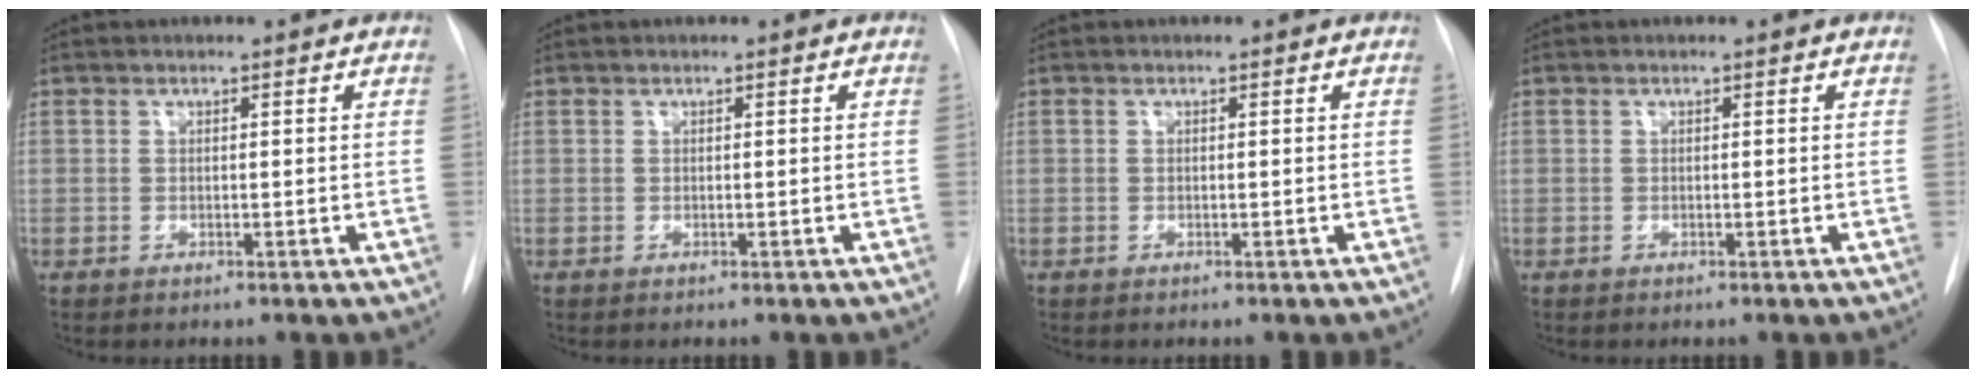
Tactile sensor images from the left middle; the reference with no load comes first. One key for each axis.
{"total": 0.0}
{"total": 0.0}
{"total": 0.0}